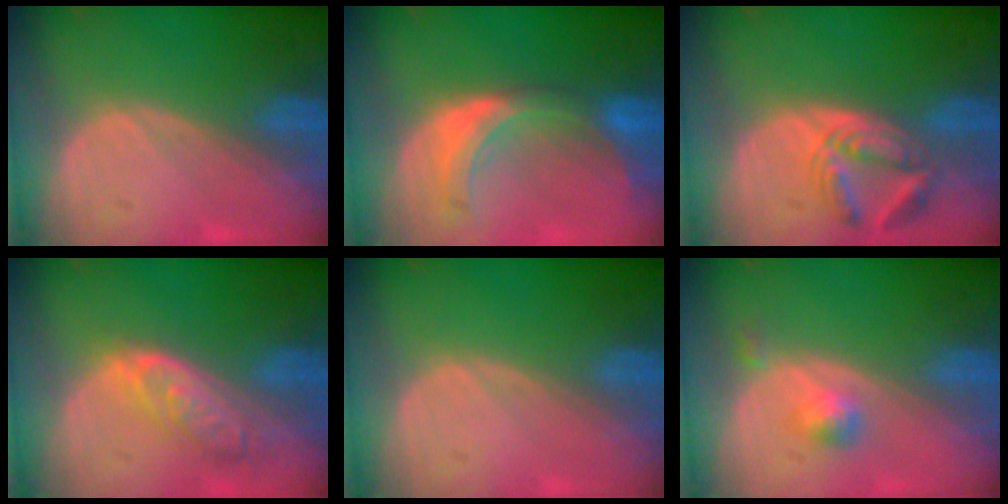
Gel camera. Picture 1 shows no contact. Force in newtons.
{"total": 7.3, "press": 6.8, "slide": 2.9}
{"total": 5.7, "press": 5.7, "slide": 0.6}
{"total": 6.4, "press": 5.8, "slide": 2.7}
{"total": 0.0}
{"total": 2.6, "press": 2.4, "slide": 1.1}